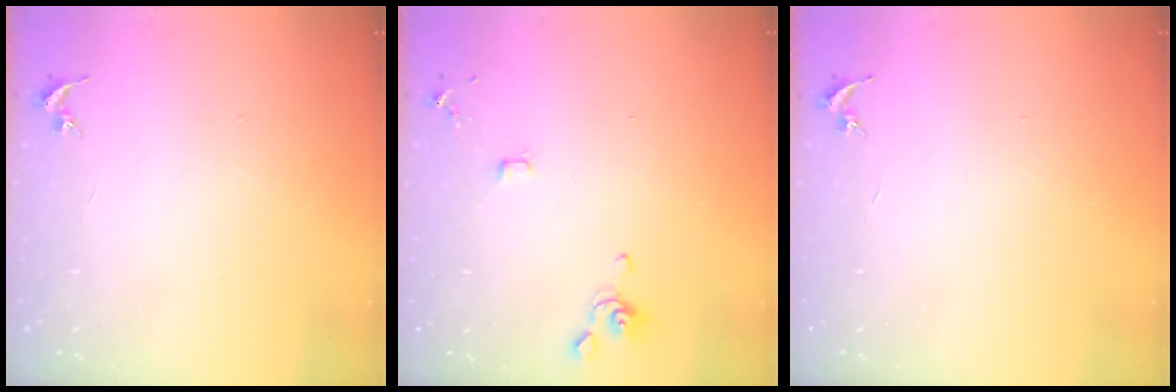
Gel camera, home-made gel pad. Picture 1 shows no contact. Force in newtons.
{"total": 4.0, "press": 3.9, "slide": 0.9}
{"total": 0.0}